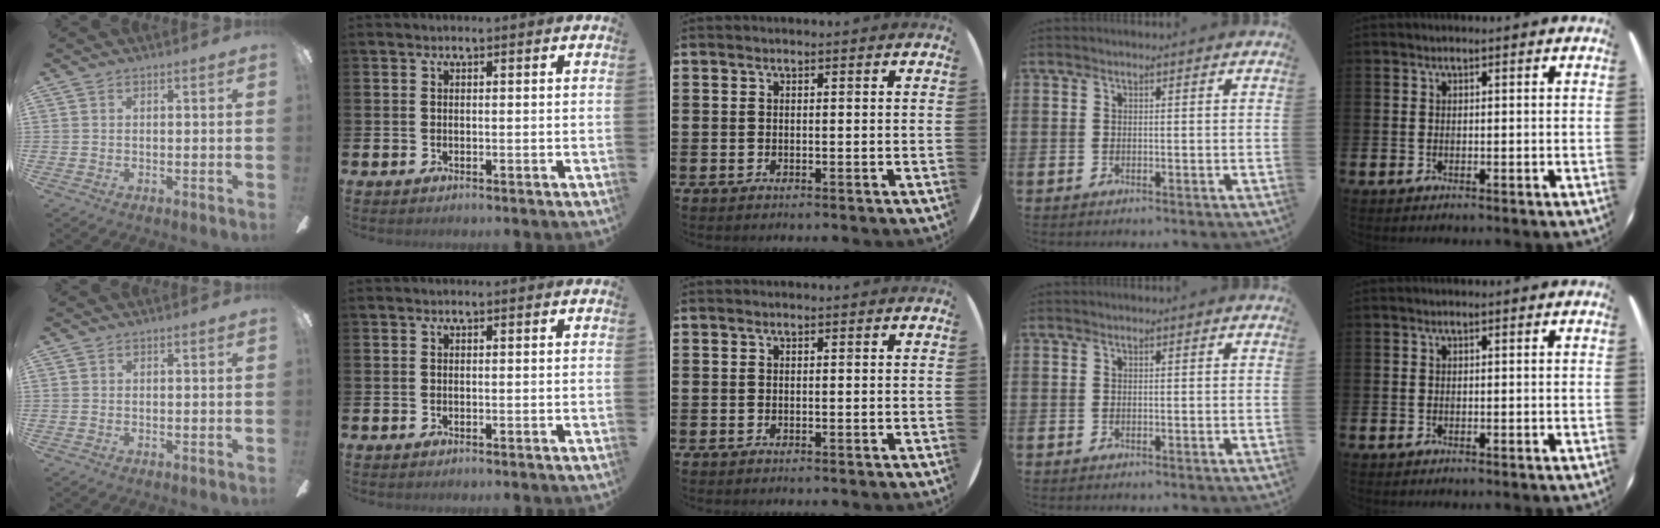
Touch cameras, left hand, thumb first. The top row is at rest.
{}